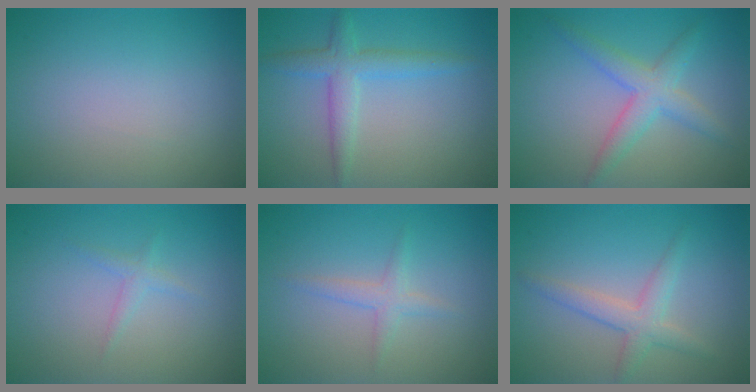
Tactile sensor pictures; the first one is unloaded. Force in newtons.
{"total": 3.1, "press": 3.0, "slide": 0.1}
{"total": 3.5, "press": 3.5, "slide": 0.1}
{"total": 1.0, "press": 1.0, "slide": 0.1}
{"total": 1.6, "press": 1.6, "slide": 0.0}
{"total": 2.6, "press": 2.6, "slide": 0.1}